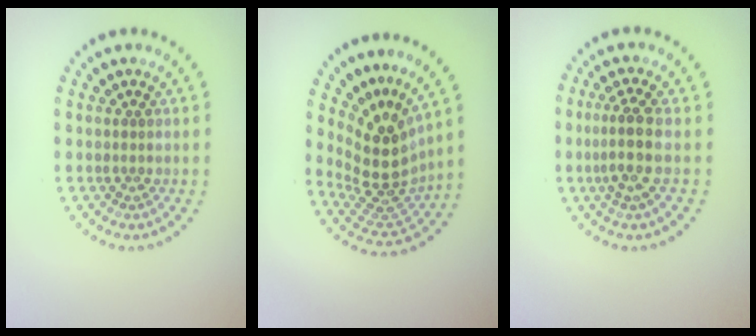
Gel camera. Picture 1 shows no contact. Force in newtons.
{"total": 4.9, "press": 3.5, "slide": 3.4}
{"total": 3.0, "press": 2.4, "slide": 1.8}